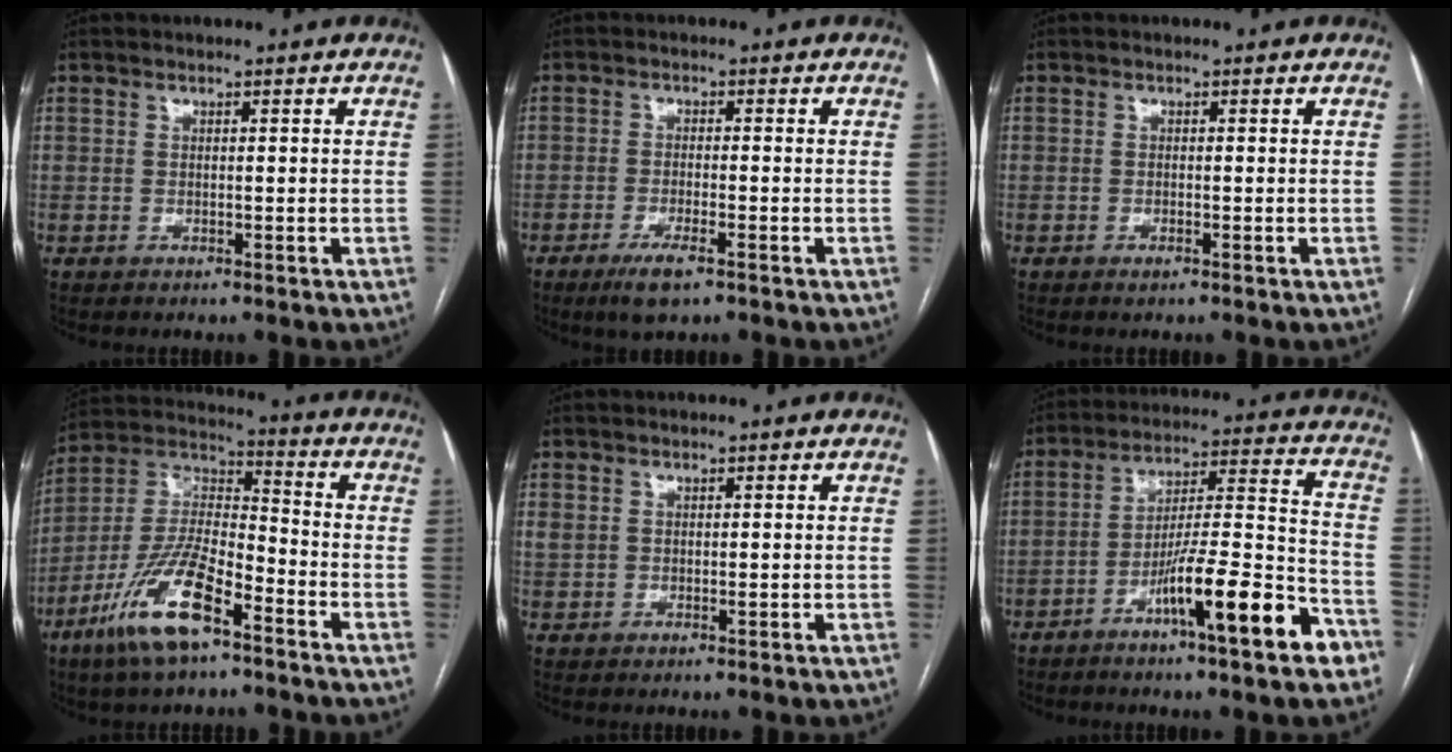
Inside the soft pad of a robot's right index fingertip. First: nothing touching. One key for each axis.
{"total": 4.7, "fx": -2.9, "fy": 0.8, "fz": 3.5, "tx": -0.072, "ty": -0.009, "tz": -0.049}
{"total": 0.7, "fx": -0.5, "fy": 0.1, "fz": 0.5, "tx": -0.007, "ty": 0.000, "tz": -0.006}
{"total": 14.8, "fx": -8.4, "fy": 4.0, "fz": 11.5, "tx": -0.236, "ty": -0.005, "tz": -0.157}
{"total": 1.6, "fx": 0.6, "fy": 1.2, "fz": 0.9, "tx": -0.023, "ty": 0.010, "tz": 0.019}
{"total": 15.5, "fx": -8.4, "fy": 1.1, "fz": 13.0, "tx": -0.203, "ty": 0.001, "tz": -0.132}